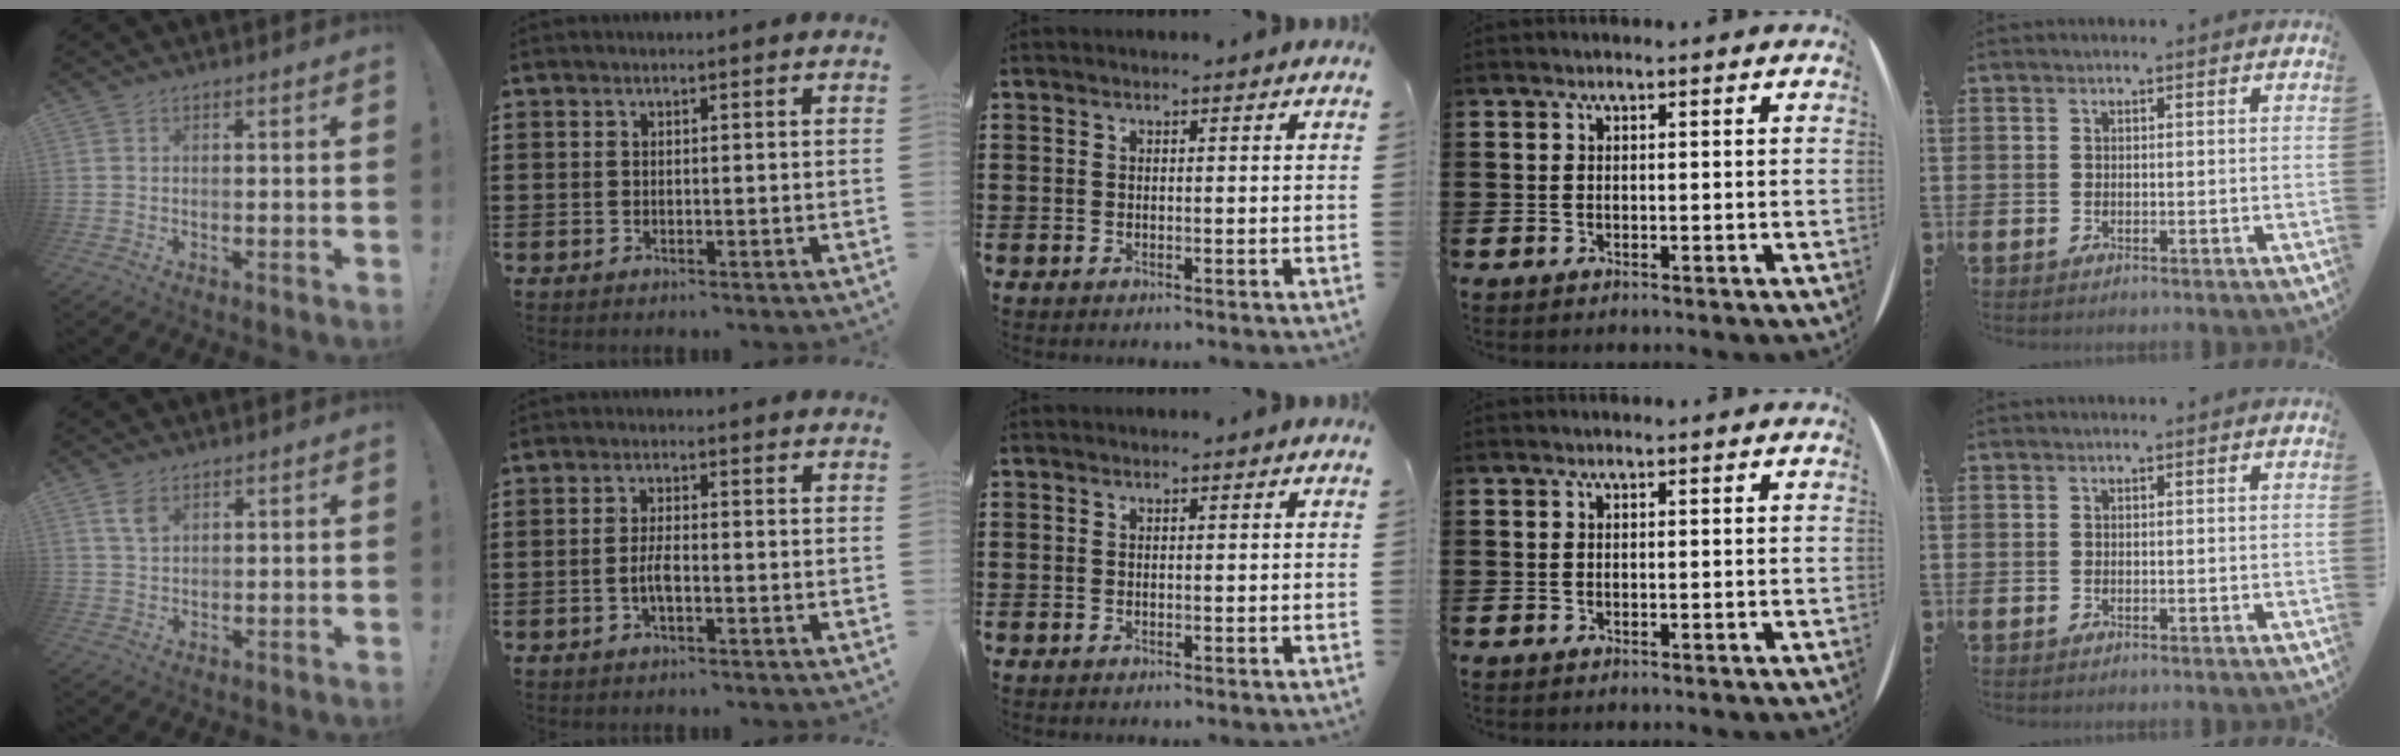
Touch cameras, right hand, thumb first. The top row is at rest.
{"thumb": {"total": 4.2, "force": [2.2, 2.2, 2.8], "torque": [-0.046, -0.008, 0.040]}, "index": {"total": 3.2, "force": [-0.9, 1.1, 2.9], "torque": [-0.068, -0.002, -0.021]}}